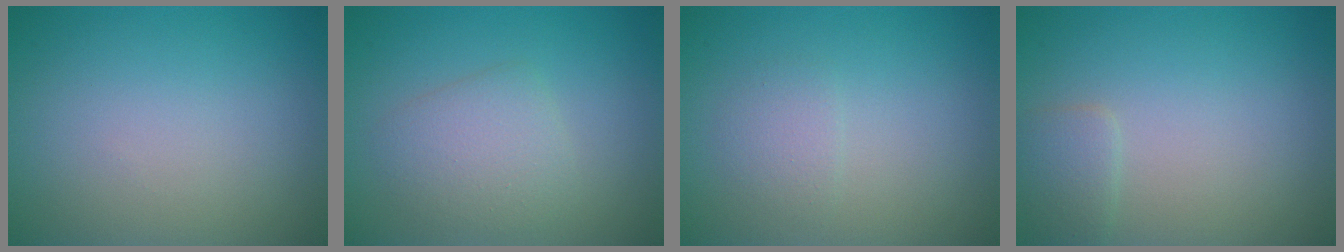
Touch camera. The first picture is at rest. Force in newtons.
{"total": 3.0, "press": 3.0, "slide": 0.0}
{"total": 1.4, "press": 1.4, "slide": 0.0}
{"total": 1.5, "press": 1.5, "slide": 0.1}